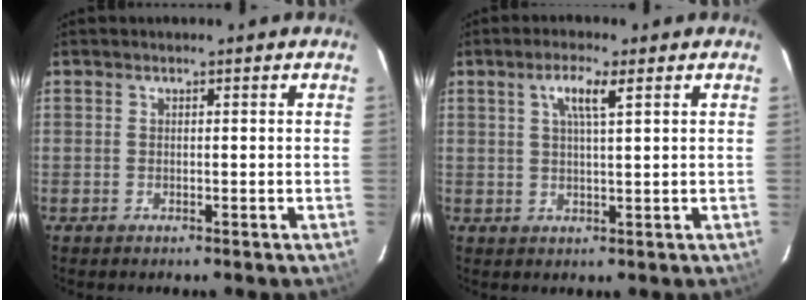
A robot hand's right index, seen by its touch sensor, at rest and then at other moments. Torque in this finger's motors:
{"motor_torque": [-0.14, 0.04, 0.00, 0.05]}